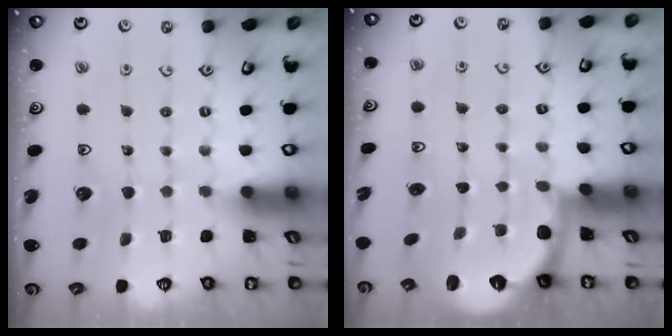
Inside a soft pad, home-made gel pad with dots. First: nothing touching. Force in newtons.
{"total": 2.8, "press": 2.0, "slide": 2.0}